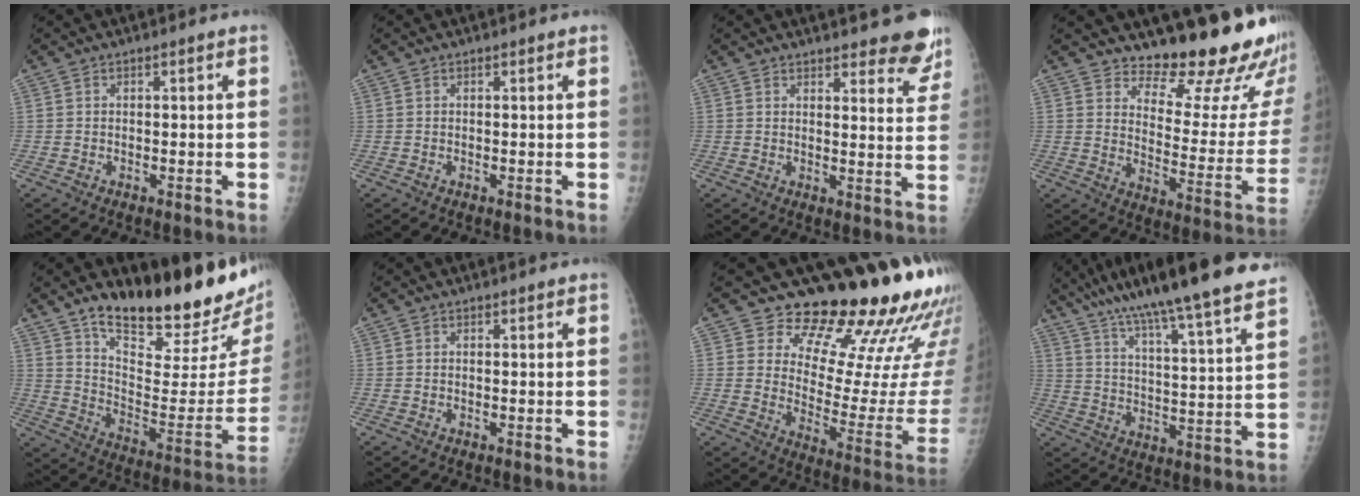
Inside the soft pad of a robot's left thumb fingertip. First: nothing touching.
{"total": 0.0}
{"total": 8.8, "force": [7.7, 2.6, 3.5], "torque": [-0.006, -0.049, 0.079]}
{"total": 19.9, "force": [17.4, 4.9, 8.4], "torque": [-0.063, -0.172, 0.219]}
{"total": 25.1, "force": [19.2, 6.4, 14.9], "torque": [-0.186, -0.120, 0.287]}
{"total": 0.0}
{"total": 22.8, "force": [18.3, 8.3, 10.7], "torque": [-0.102, -0.141, 0.237]}
{"total": 23.8, "force": [18.9, 2.0, 14.3], "torque": [-0.219, -0.062, 0.286]}